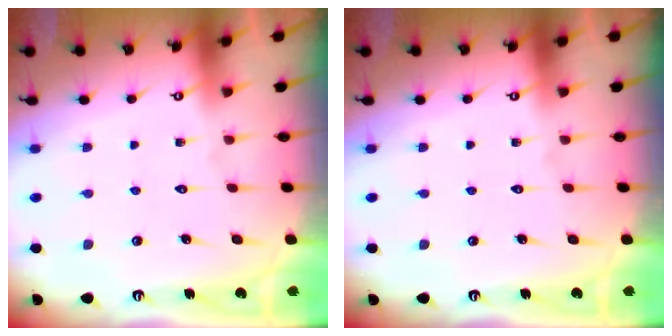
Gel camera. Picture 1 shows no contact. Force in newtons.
{"total": 0.0}